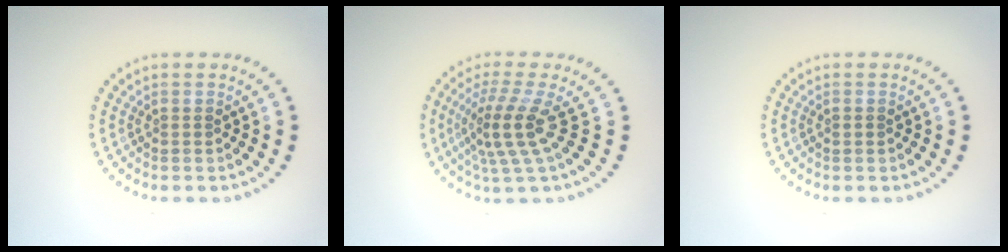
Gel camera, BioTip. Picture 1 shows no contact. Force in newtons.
{"total": 4.1, "press": 2.9, "slide": 2.9}
{"total": 0.6, "press": 0.6, "slide": 0.1}